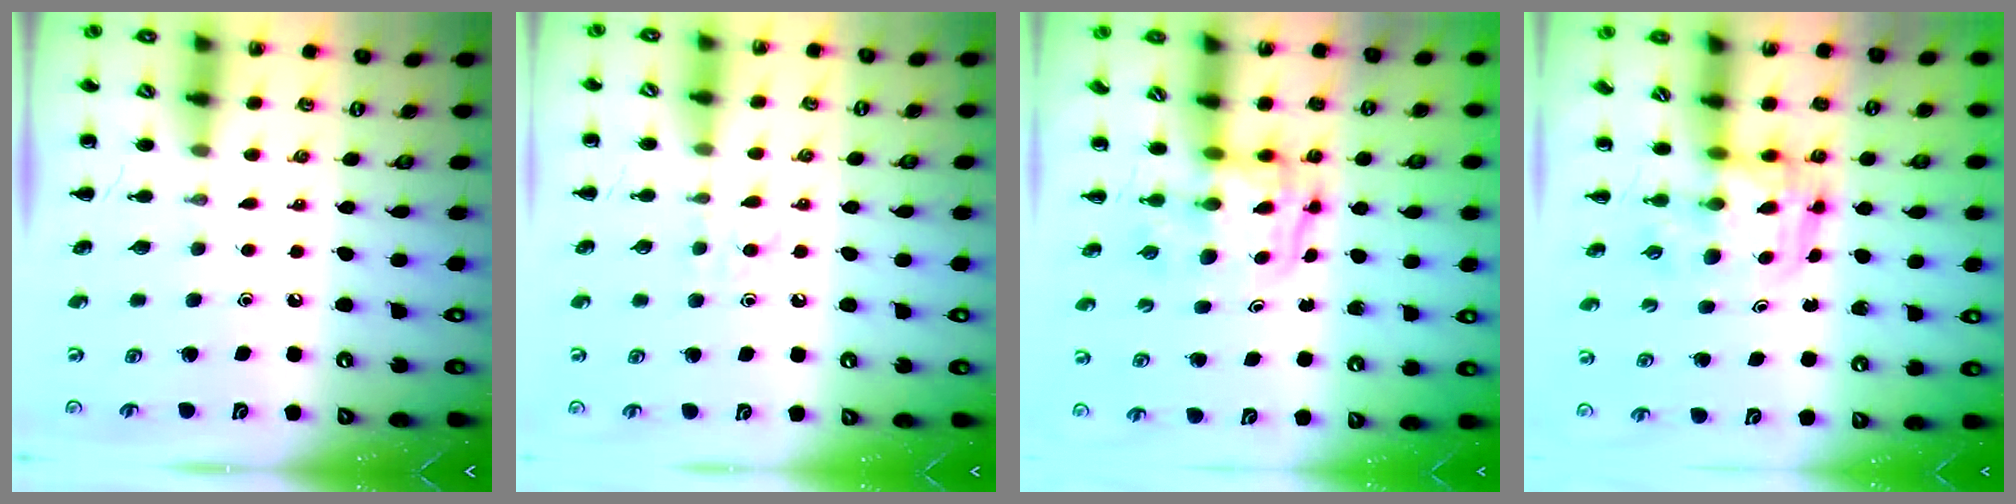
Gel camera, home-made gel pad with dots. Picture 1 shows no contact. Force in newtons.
{"total": 4.2, "press": 4.0, "slide": 1.3}
{"total": 3.4, "press": 3.4, "slide": 0.6}
{"total": 3.4, "press": 3.4, "slide": 0.7}